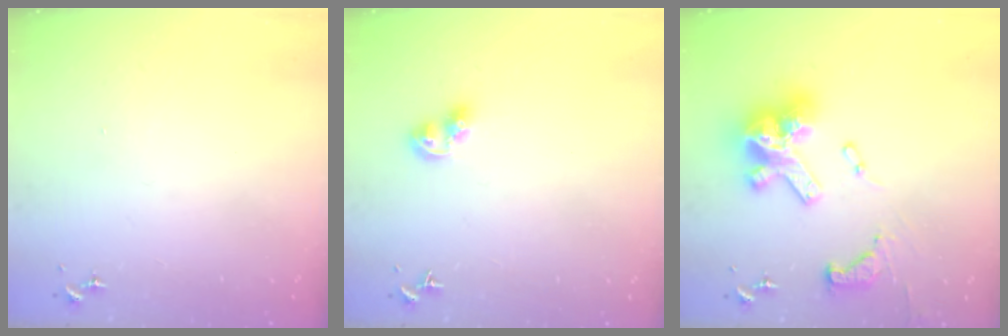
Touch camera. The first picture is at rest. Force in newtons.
{"total": 7.8, "press": 7.7, "slide": 0.8}
{"total": 20.9, "press": 20.8, "slide": 1.9}